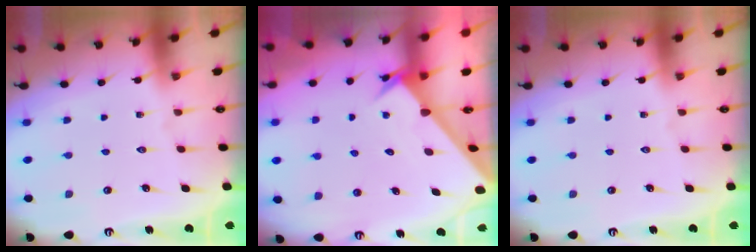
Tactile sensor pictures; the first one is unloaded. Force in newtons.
{"total": 2.9, "press": 2.9, "slide": 0.1}
{"total": 0.0}